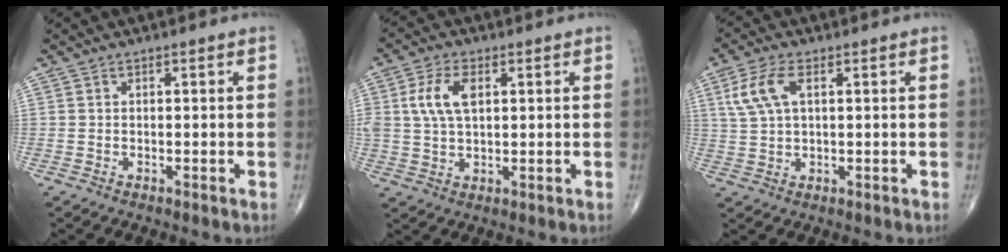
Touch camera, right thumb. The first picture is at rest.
{"total": 7.5, "force": [1.9, 4.2, 6.0], "torque": [-0.124, 0.003, 0.037]}
{"total": 6.8, "force": [2.2, 3.3, 5.5], "torque": [-0.129, 0.008, 0.048]}